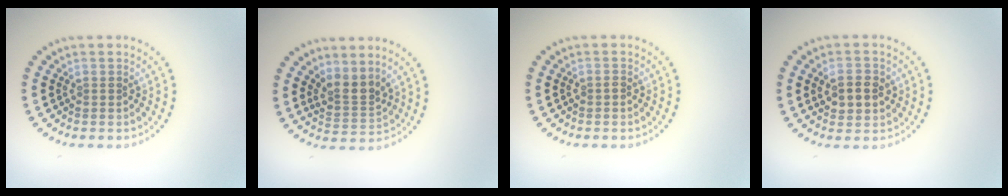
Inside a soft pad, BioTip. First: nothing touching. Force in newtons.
{"total": 2.7, "press": 1.9, "slide": 1.9}
{"total": 0.7, "press": 0.7, "slide": 0.1}
{"total": 3.0, "press": 3.0, "slide": 0.3}